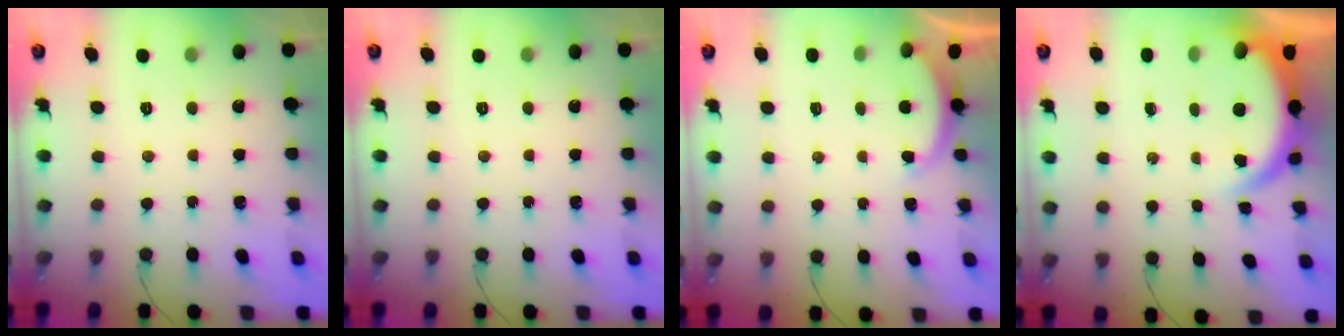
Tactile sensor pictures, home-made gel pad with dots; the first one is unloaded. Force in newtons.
{"total": 0.0}
{"total": 1.9, "press": 1.8, "slide": 0.5}
{"total": 5.5, "press": 5.5, "slide": 0.2}